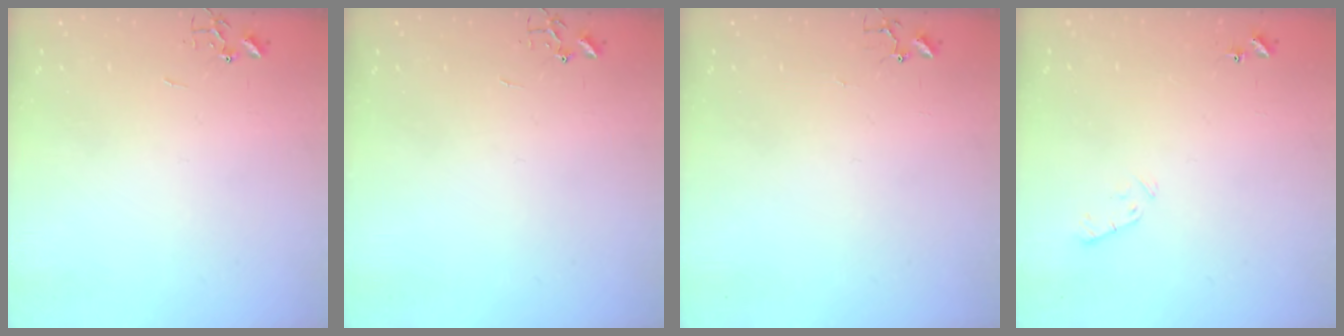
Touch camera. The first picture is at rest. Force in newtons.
{"total": 0.0}
{"total": 4.1, "press": 4.1, "slide": 0.2}
{"total": 4.5, "press": 4.5, "slide": 0.4}